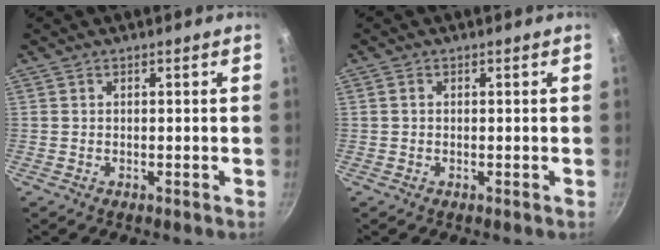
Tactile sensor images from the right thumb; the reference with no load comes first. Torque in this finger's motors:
{"motor_torque": [0.00, 0.01, 0.00, 0.49, 0.00]}